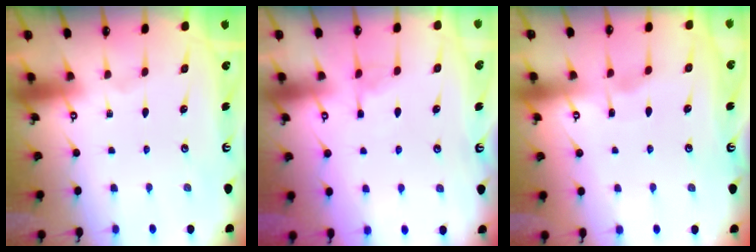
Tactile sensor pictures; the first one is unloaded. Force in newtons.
{"total": 3.9, "press": 3.8, "slide": 0.5}
{"total": 2.8, "press": 2.8, "slide": 0.4}